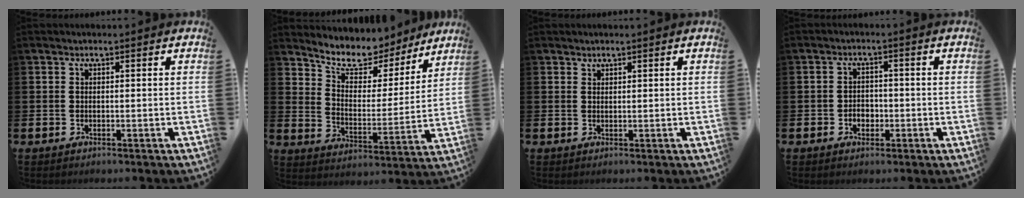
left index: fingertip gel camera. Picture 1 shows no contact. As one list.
[{"total": 8.4, "force": [7.6, 3.1, 1.6], "torque": [-0.067, -0.057, 0.133]}, {"total": 1.1, "force": [1.0, 0.3, 0.0], "torque": [0.013, -0.004, 0.016]}, {"total": 2.2, "force": [-0.7, 1.8, 1.1], "torque": [-0.008, -0.002, -0.020]}]